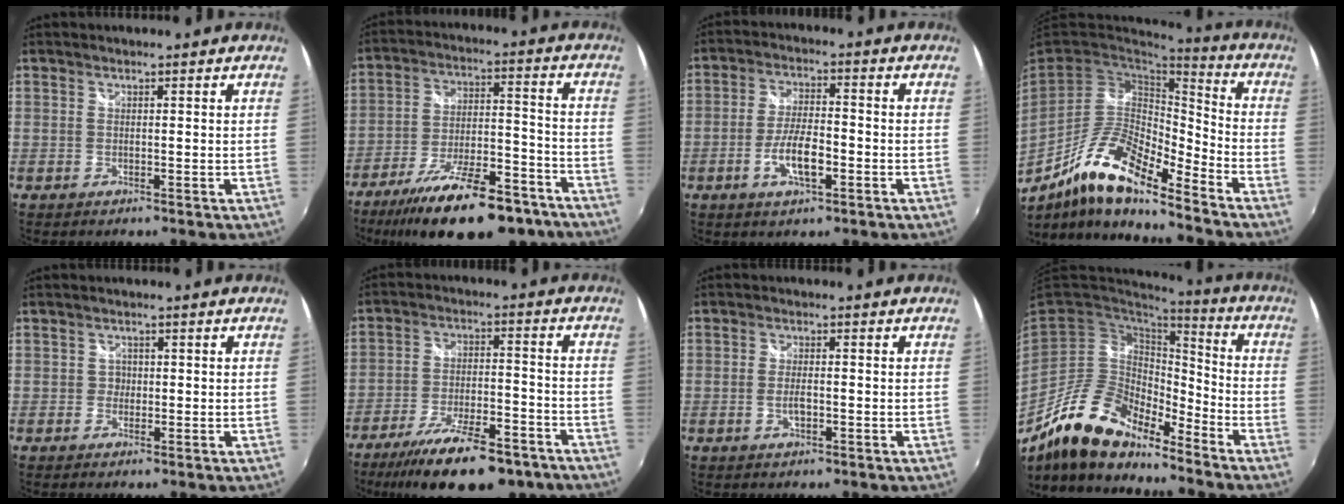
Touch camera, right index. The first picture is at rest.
{"total": 23.0, "force": [-17.3, 7.6, 13.2], "torque": [-0.230, -0.015, -0.250]}
{"total": 7.5, "force": [-2.9, 2.4, 6.4], "torque": [-0.127, -0.001, -0.052]}
{"total": 16.5, "force": [-10.9, 4.1, 11.7], "torque": [-0.220, -0.009, -0.212]}
{"total": 1.3, "force": [-0.4, 1.2, 0.0], "torque": [0.002, 0.002, -0.006]}
{"total": 19.6, "force": [-14.8, 6.1, 11.4], "torque": [-0.208, -0.025, -0.216]}
{"total": 2.8, "force": [-0.9, 1.2, 2.4], "torque": [-0.048, -0.002, -0.016]}
{"total": 16.7, "force": [-13.1, 5.7, 8.5], "torque": [-0.168, -0.005, -0.247]}